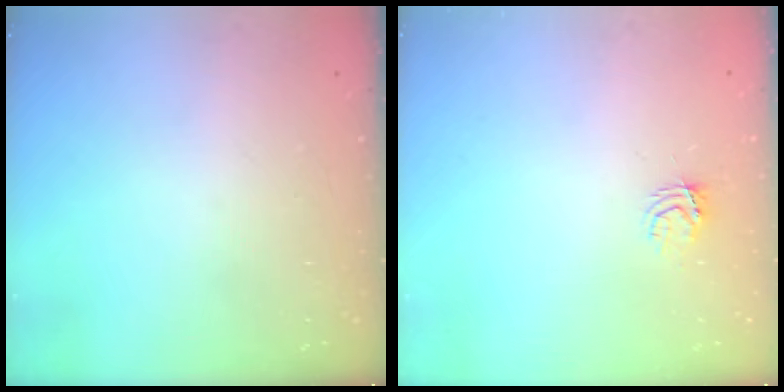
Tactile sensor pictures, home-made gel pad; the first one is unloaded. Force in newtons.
{"total": 4.0, "press": 3.9, "slide": 0.4}